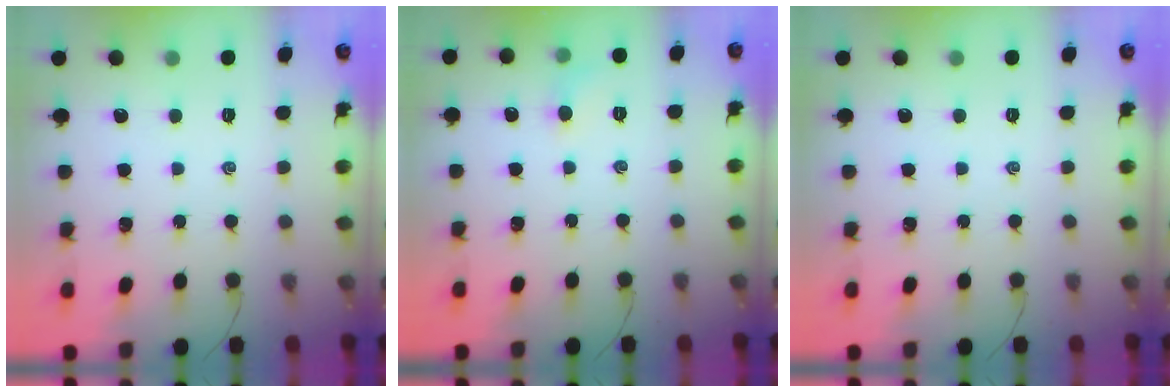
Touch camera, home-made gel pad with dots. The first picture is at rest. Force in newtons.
{"total": 5.0, "press": 4.8, "slide": 1.3}
{"total": 0.0}